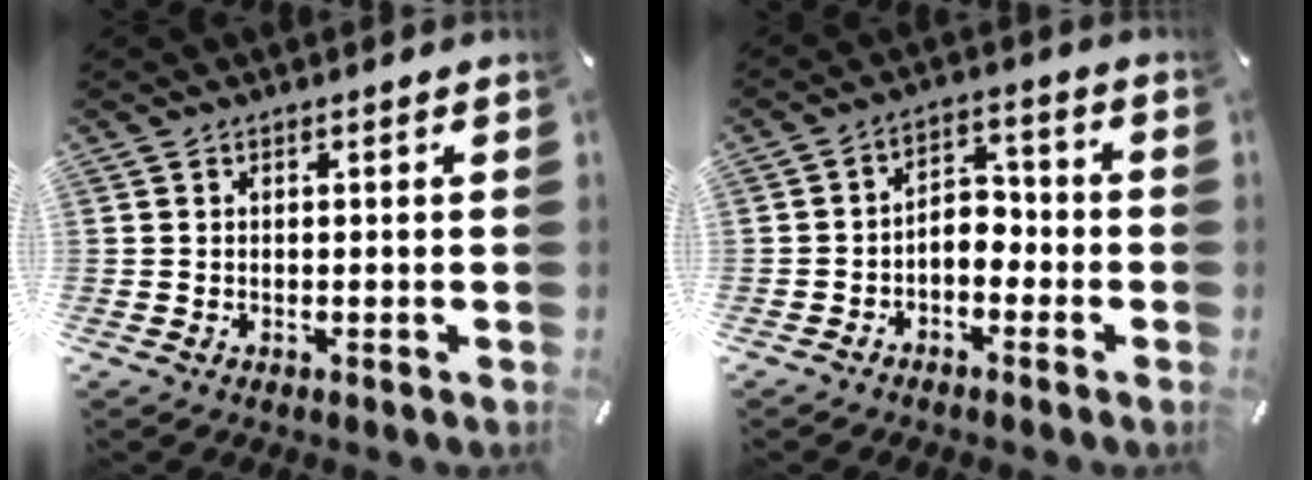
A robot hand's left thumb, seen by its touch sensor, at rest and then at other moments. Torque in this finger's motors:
{"motor_torque": [-0.32, 0.65, 0.24, -0.13, 0.14]}